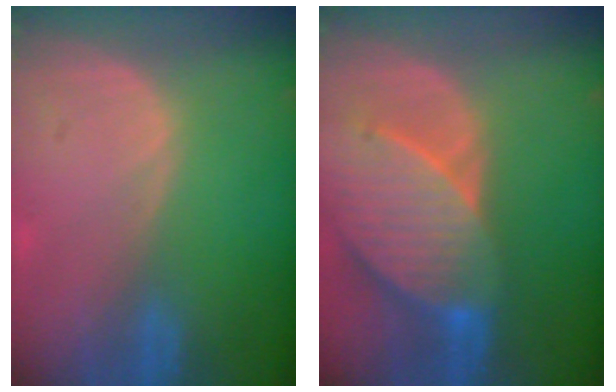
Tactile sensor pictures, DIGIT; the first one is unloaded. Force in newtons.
{"total": 9.8, "press": 8.8, "slide": 4.3}